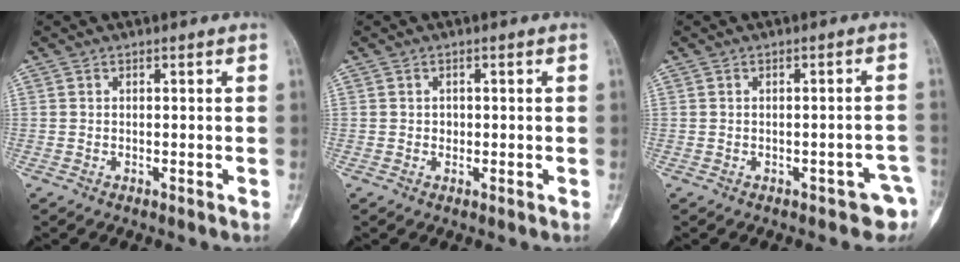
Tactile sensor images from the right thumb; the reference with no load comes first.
{"total": 1.0, "force": [0.0, 0.9, 0.4], "torque": [-0.001, 0.003, 0.000]}
{"total": 4.3, "force": [-2.2, 2.1, 3.0], "torque": [-0.017, 0.020, -0.023]}